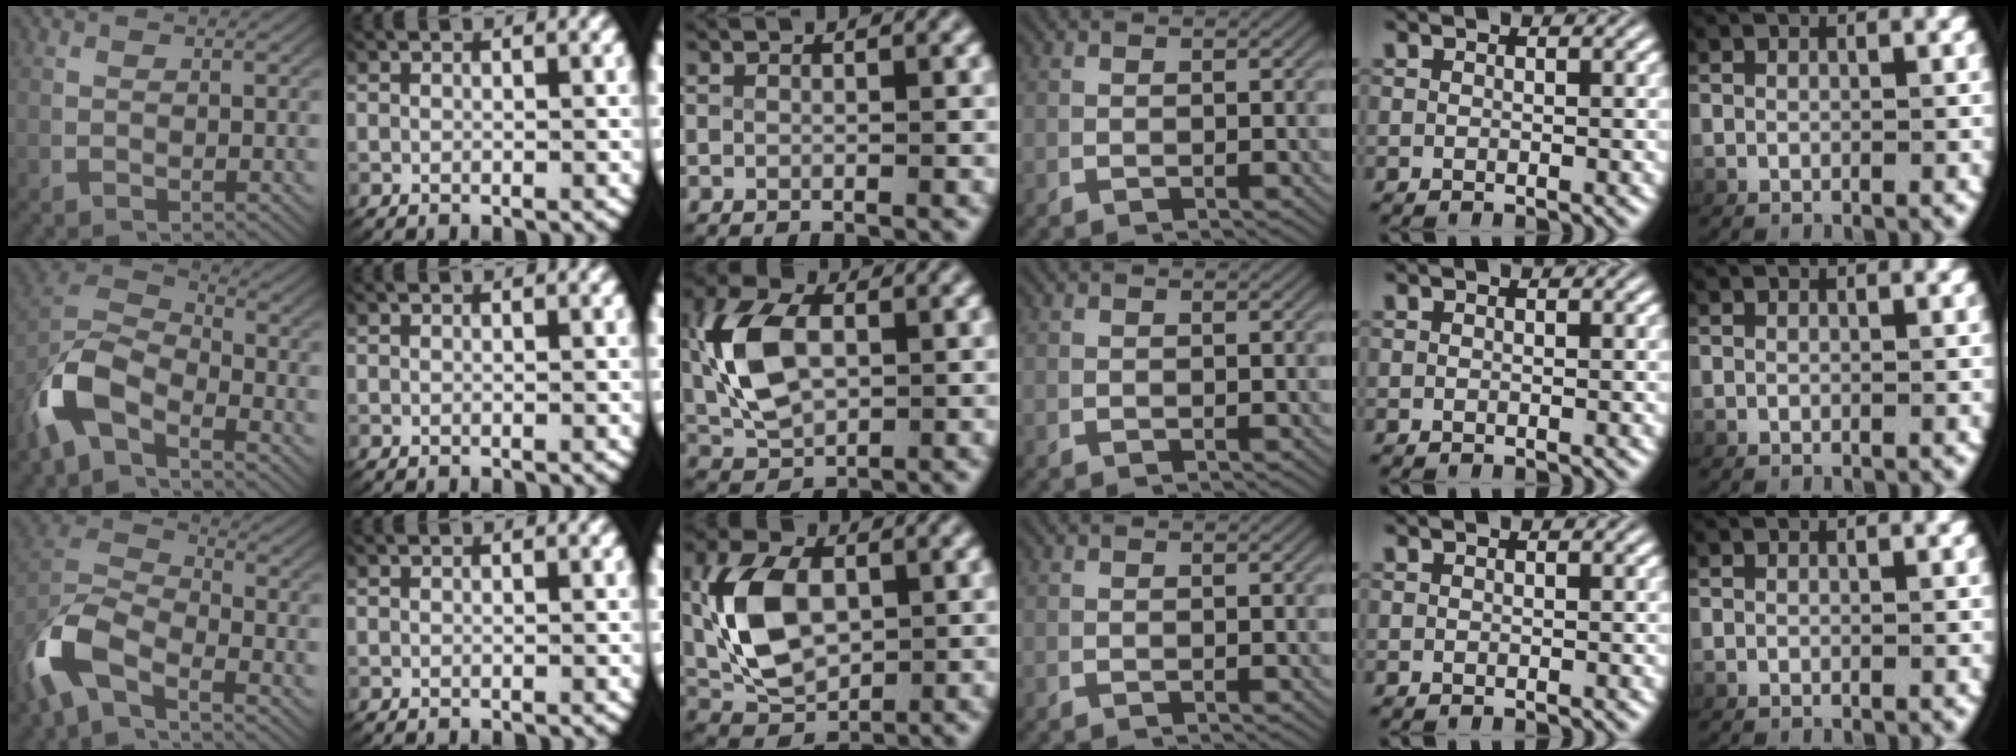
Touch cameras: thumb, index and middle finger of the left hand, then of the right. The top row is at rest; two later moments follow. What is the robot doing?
{"motion": "lift_and_place", "object": "fork"}